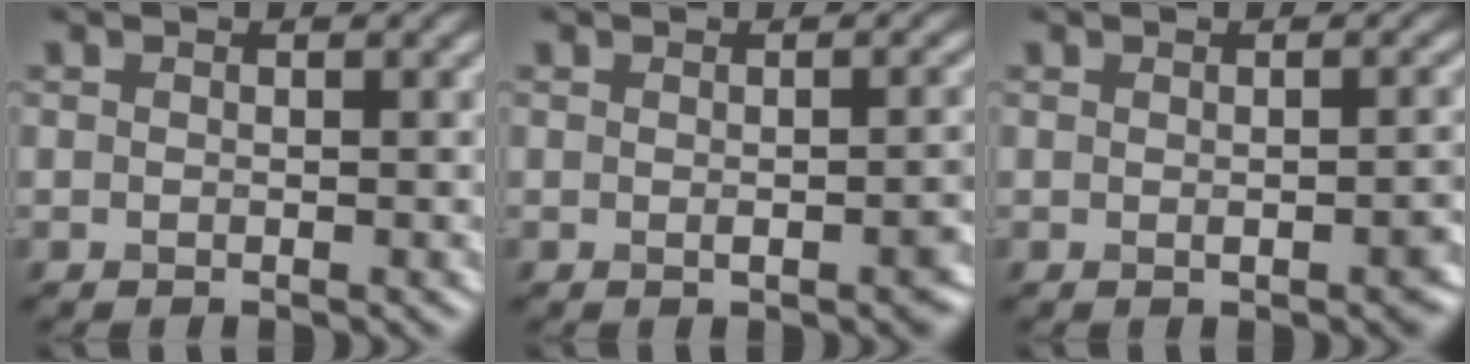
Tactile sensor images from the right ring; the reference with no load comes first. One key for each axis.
{"total": 2.3, "fx": -0.6, "fy": 0.7, "fz": 2.1, "tx": -0.026, "ty": 0.001, "tz": -0.004}
{"total": 2.0, "fx": -0.5, "fy": 0.6, "fz": 1.8, "tx": -0.022, "ty": 0.001, "tz": -0.003}